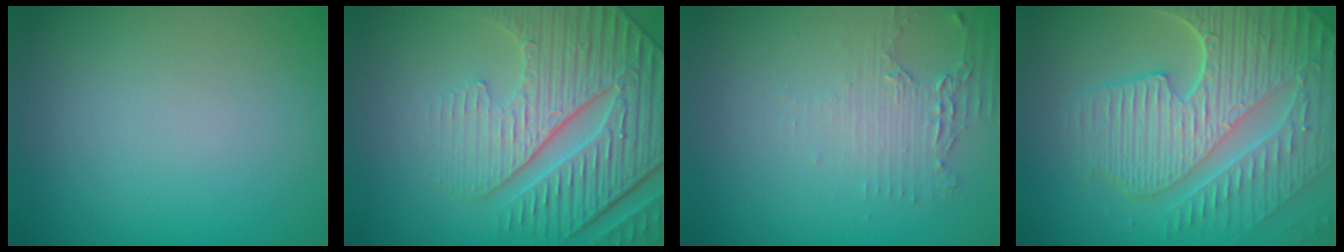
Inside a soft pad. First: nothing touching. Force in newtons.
{"total": 7.5, "press": 6.0, "slide": 4.6}
{"total": 2.1, "press": 1.6, "slide": 1.4}
{"total": 9.3, "press": 6.2, "slide": 6.9}